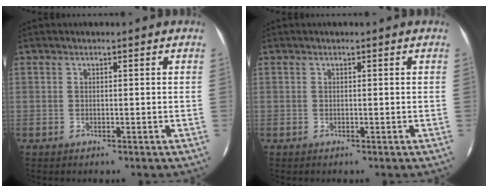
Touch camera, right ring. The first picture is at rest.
{"total": 0.0}